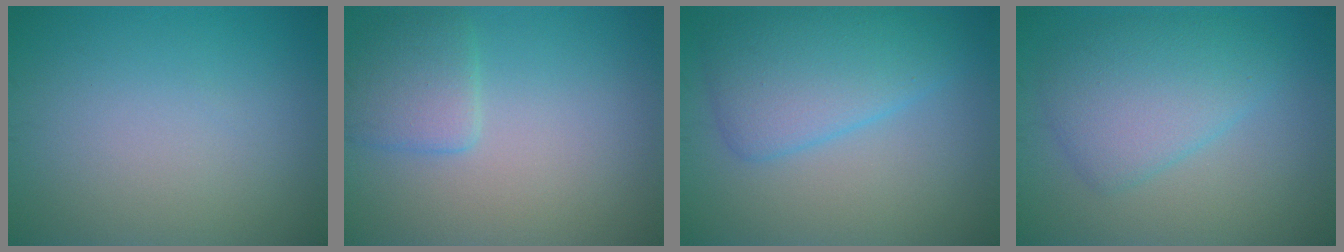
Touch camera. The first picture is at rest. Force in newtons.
{"total": 2.7, "press": 2.7, "slide": 0.2}
{"total": 5.5, "press": 5.5, "slide": 0.2}
{"total": 4.7, "press": 4.7, "slide": 0.1}